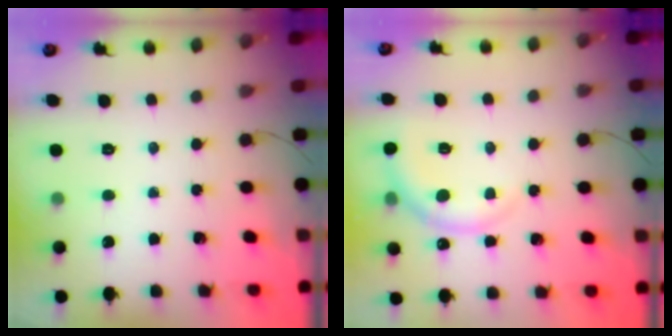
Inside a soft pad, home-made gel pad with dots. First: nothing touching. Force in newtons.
{"total": 7.2, "press": 7.2, "slide": 0.6}